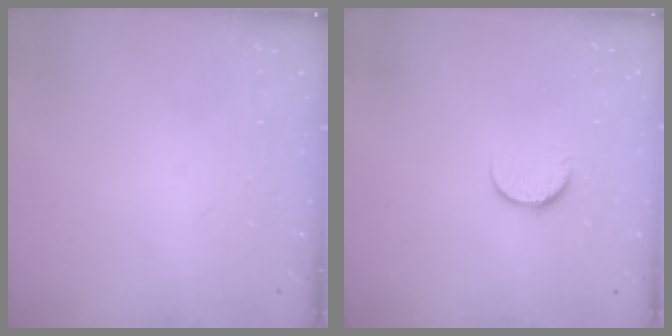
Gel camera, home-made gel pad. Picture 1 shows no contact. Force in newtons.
{"total": 7.7, "press": 7.6, "slide": 0.7}